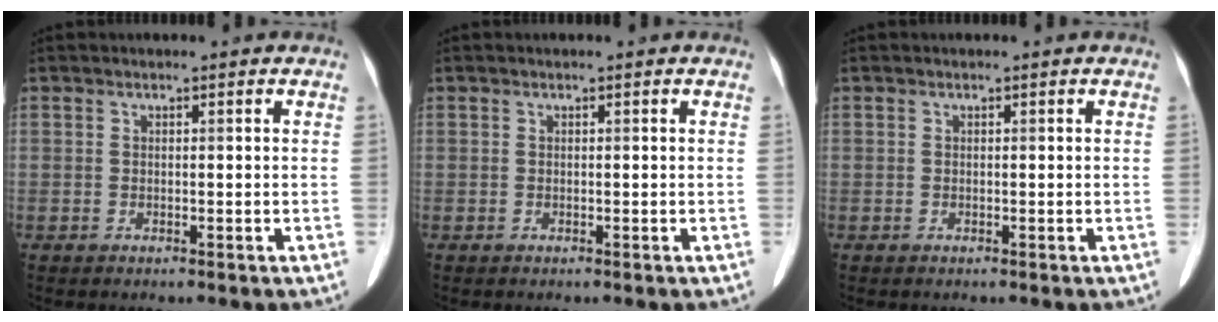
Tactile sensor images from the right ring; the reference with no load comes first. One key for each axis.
{"total": 0.0}
{"total": 0.0}